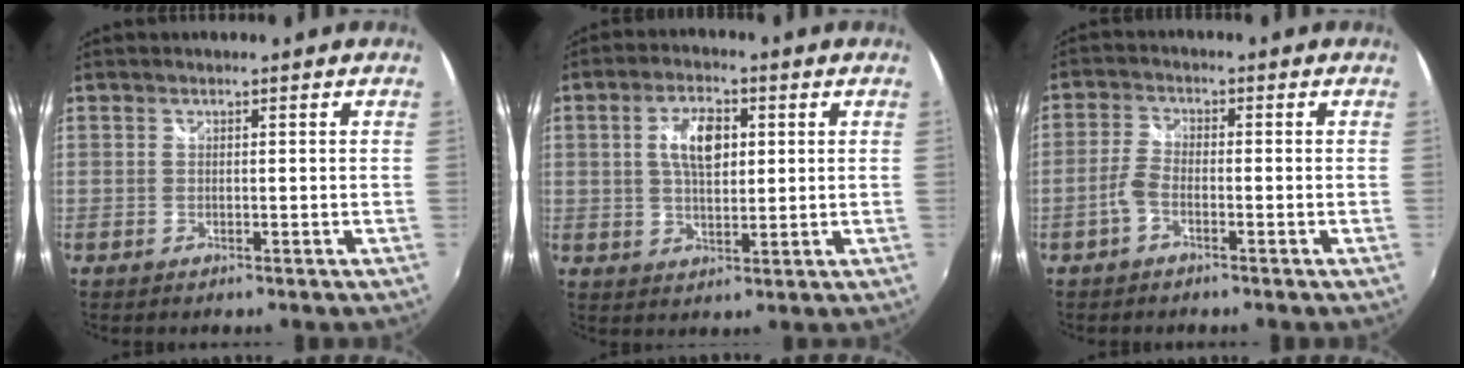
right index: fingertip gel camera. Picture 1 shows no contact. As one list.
[{"total": 7.1, "force": [1.5, 3.6, 6.0], "torque": [-0.108, 0.010, 0.027]}, {"total": 3.3, "force": [-1.8, 1.3, 2.4], "torque": [-0.062, 0.006, -0.038]}]